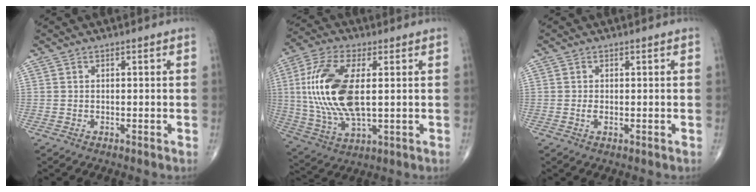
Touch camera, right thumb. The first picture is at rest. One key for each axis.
{"total": 17.9, "fx": 1.9, "fy": 8.0, "fz": 15.9, "tx": -0.342, "ty": -0.005, "tz": 0.038}
{"total": 1.1, "fx": -0.2, "fy": 0.5, "fz": 1.0, "tx": -0.022, "ty": -0.003, "tz": -0.004}